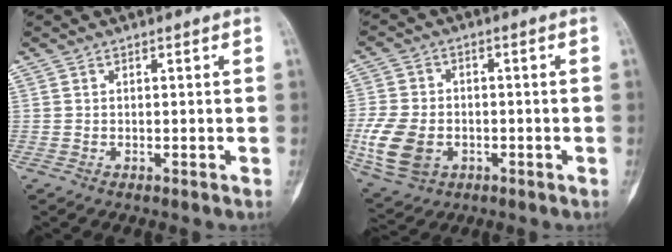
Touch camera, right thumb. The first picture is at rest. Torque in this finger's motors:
{"motor_torque": [-0.20, 0.63, 0.10, -0.13, 0.04]}